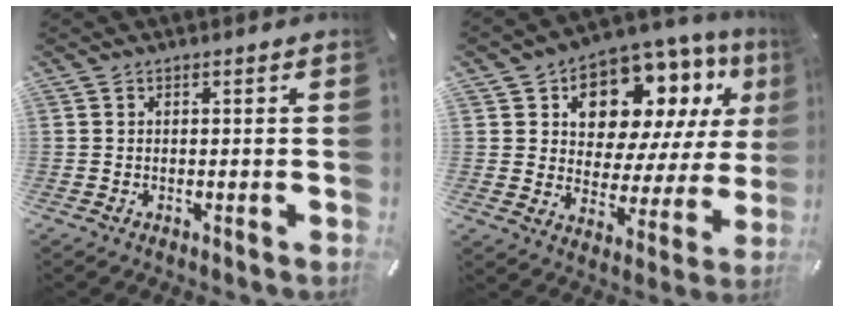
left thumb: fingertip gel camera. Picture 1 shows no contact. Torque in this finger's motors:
{"motor_torque": [2.53, 2.48, 2.01, -0.76, 0.18]}